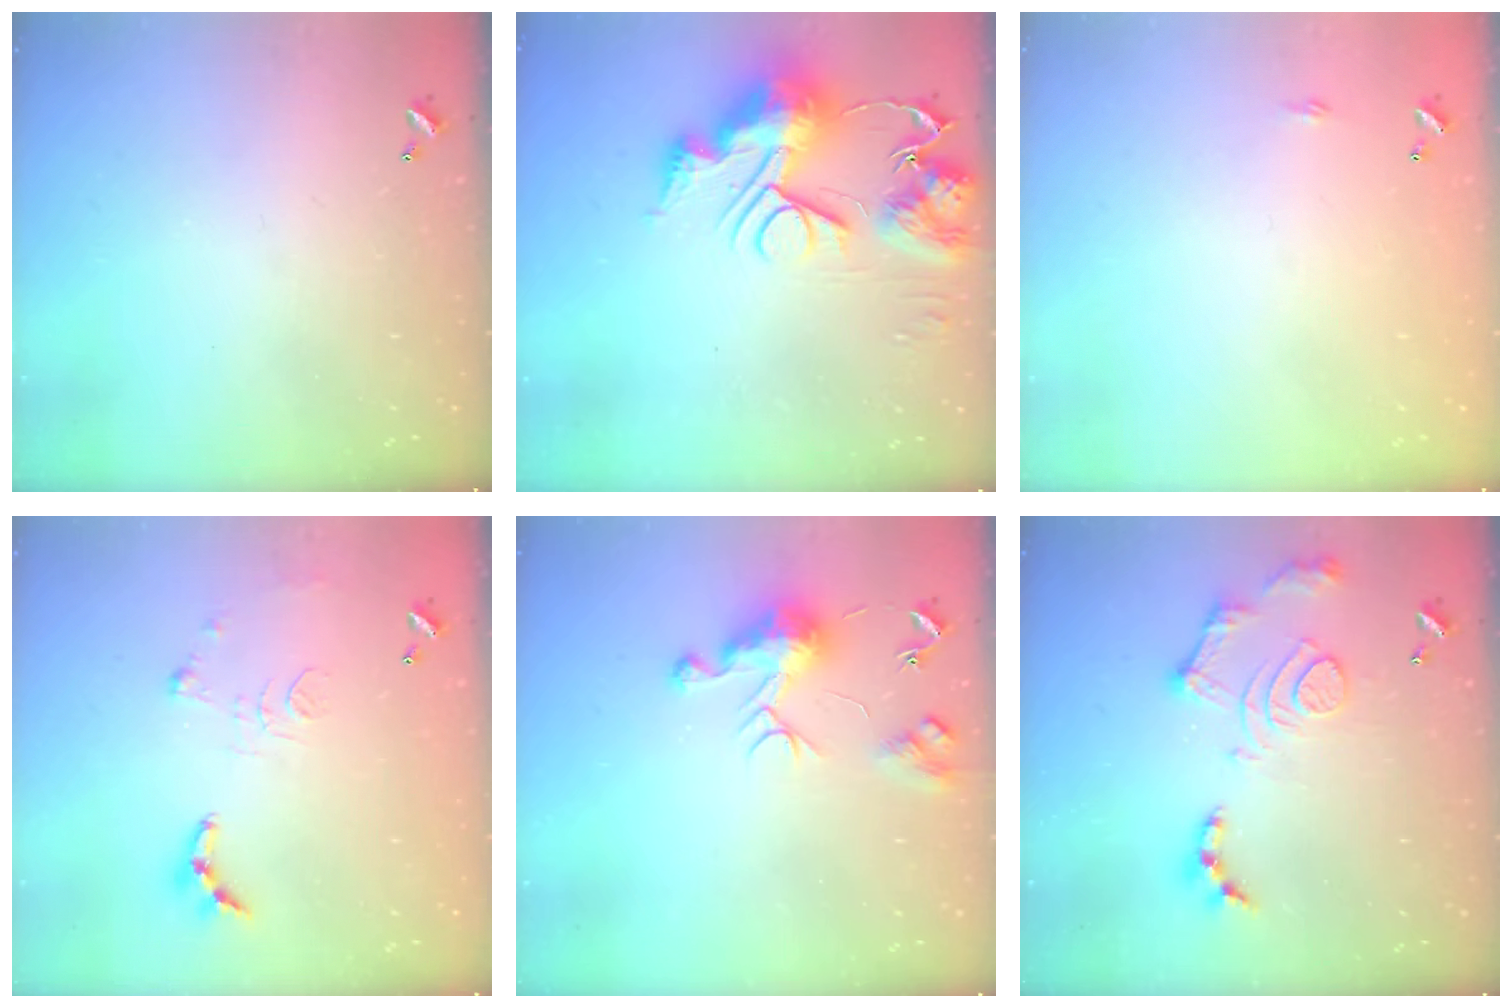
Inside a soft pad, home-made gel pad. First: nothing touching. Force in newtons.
{"total": 14.3, "press": 14.2, "slide": 1.6}
{"total": 2.2, "press": 2.1, "slide": 0.4}
{"total": 9.3, "press": 9.3, "slide": 0.8}
{"total": 9.6, "press": 9.5, "slide": 0.9}
{"total": 13.2, "press": 13.2, "slide": 1.2}